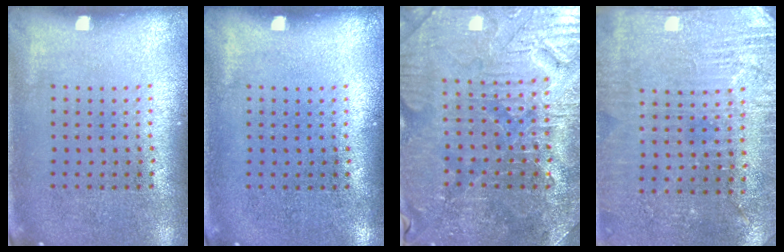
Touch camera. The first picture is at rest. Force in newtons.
{"total": 0.0}
{"total": 3.6, "press": 3.6, "slide": 0.5}
{"total": 2.8, "press": 2.8, "slide": 0.5}